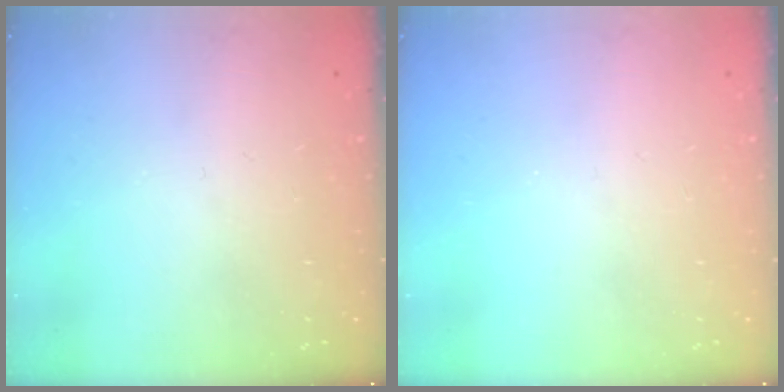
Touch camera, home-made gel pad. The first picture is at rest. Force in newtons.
{"total": 0.0}